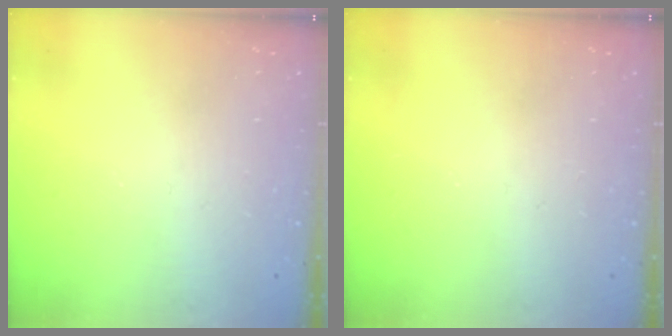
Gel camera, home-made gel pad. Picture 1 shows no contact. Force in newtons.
{"total": 0.0}